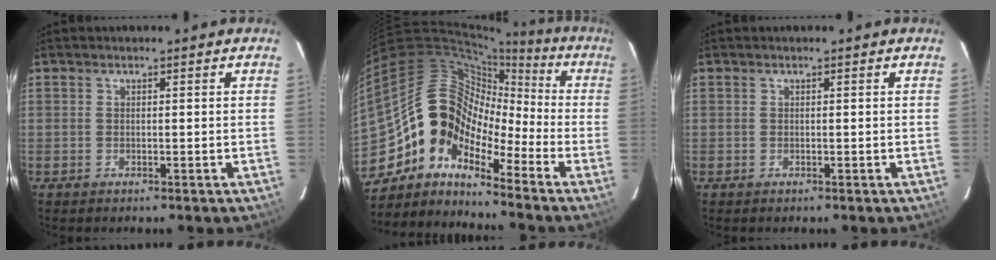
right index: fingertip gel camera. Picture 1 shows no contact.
{"total": 14.1, "force": [-8.0, 9.3, 6.9], "torque": [-0.119, 0.017, -0.177]}
{"total": 0.0}